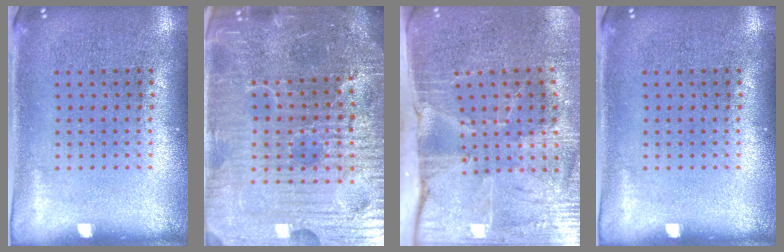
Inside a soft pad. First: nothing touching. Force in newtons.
{"total": 6.8, "press": 6.1, "slide": 3.0}
{"total": 4.3, "press": 3.7, "slide": 2.2}
{"total": 0.0}